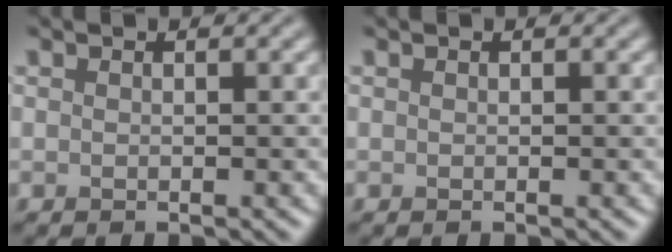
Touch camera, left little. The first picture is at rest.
{"total": 0.0}